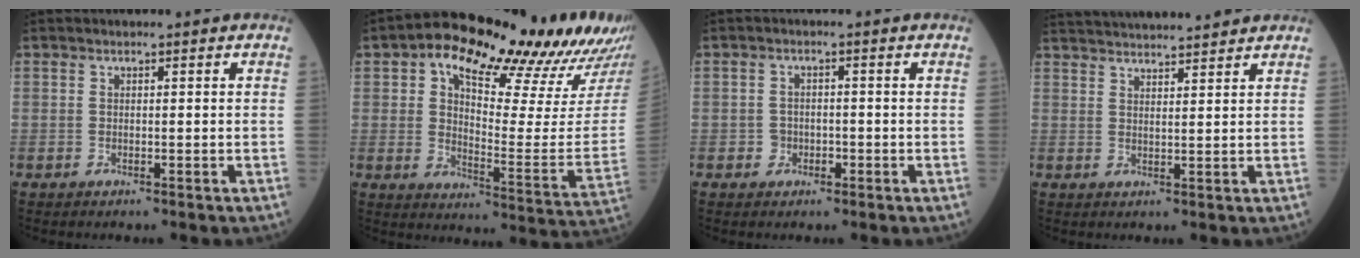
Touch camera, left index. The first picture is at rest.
{"total": 23.8, "force": [18.0, 4.8, 14.8], "torque": [-0.210, -0.016, 0.233]}
{"total": 1.8, "force": [-0.7, 1.6, 0.5], "torque": [-0.006, 0.007, -0.006]}
{"total": 14.3, "force": [13.6, 1.0, 4.6], "torque": [-0.087, 0.036, 0.208]}